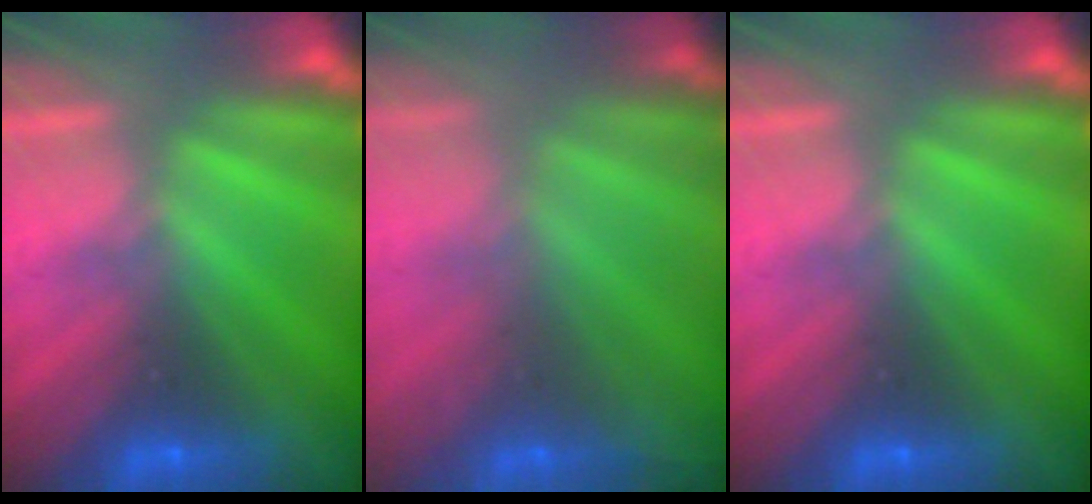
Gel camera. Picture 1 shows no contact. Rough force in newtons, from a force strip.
{"total": 5.7}
{"total": 0.0}